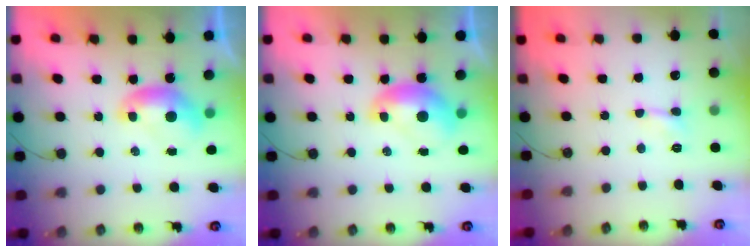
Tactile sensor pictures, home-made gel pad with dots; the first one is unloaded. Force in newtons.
{"total": 1.4, "press": 1.4, "slide": 0.3}
{"total": 3.4, "press": 3.3, "slide": 0.7}